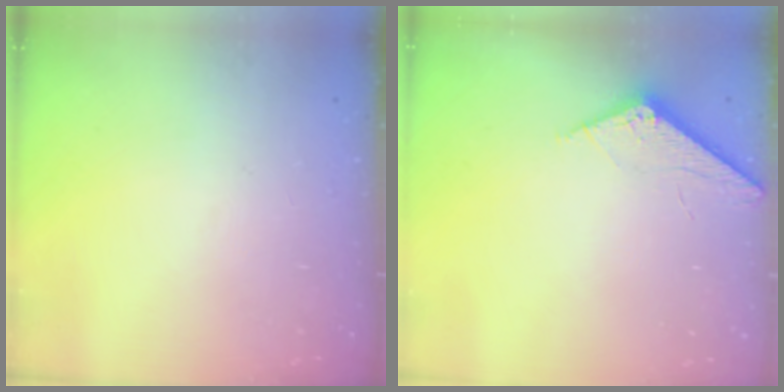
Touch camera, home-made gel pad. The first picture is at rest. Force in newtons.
{"total": 5.4, "press": 5.4, "slide": 0.1}